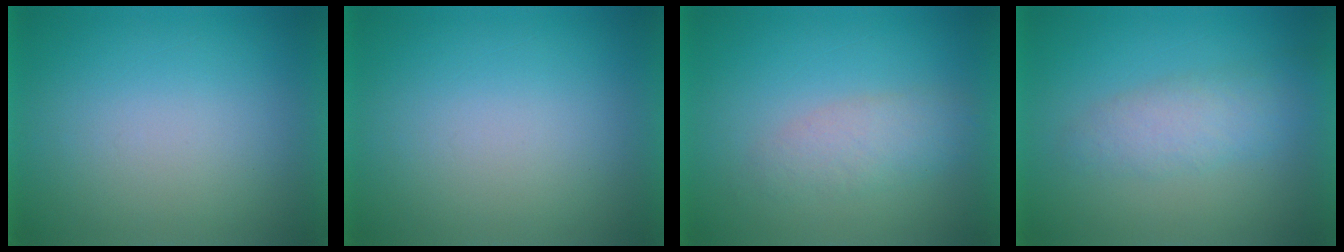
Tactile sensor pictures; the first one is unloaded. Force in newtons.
{"total": 0.0}
{"total": 2.9}
{"total": 3.1}